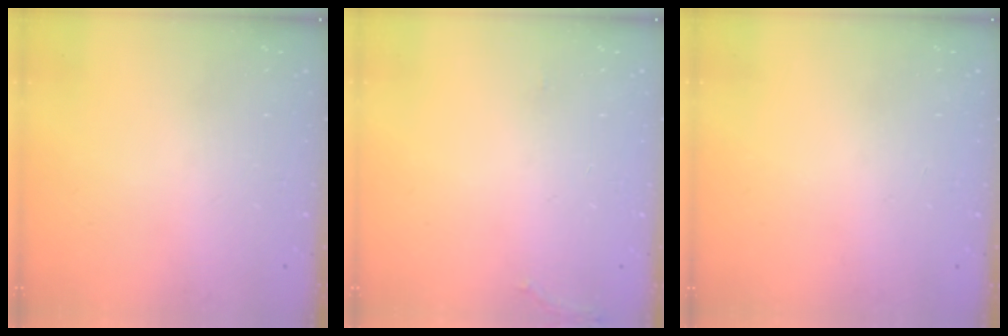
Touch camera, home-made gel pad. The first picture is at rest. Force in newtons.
{"total": 7.9, "press": 5.9, "slide": 5.3}
{"total": 0.0}